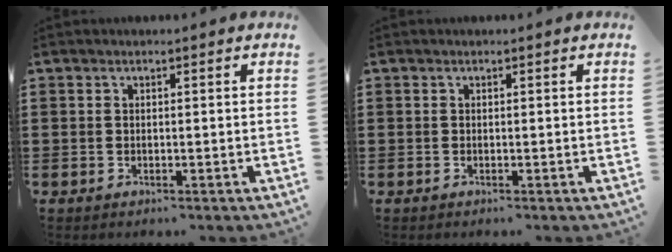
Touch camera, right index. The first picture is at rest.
{"total": 0.0}